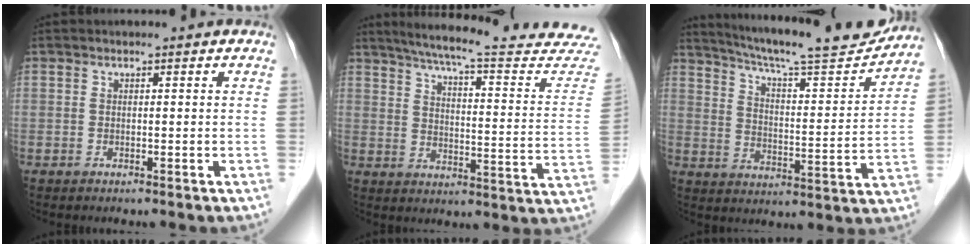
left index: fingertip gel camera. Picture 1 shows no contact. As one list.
[{"total": 25.6, "force": [23.4, 0.9, 10.3], "torque": [-0.149, -0.092, 0.286]}, {"total": 18.4, "force": [16.9, 1.0, 7.2], "torque": [-0.121, -0.035, 0.240]}]